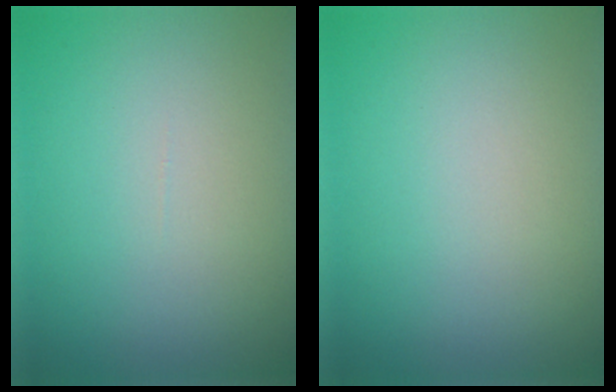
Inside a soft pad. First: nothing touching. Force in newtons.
{"total": 0.0}